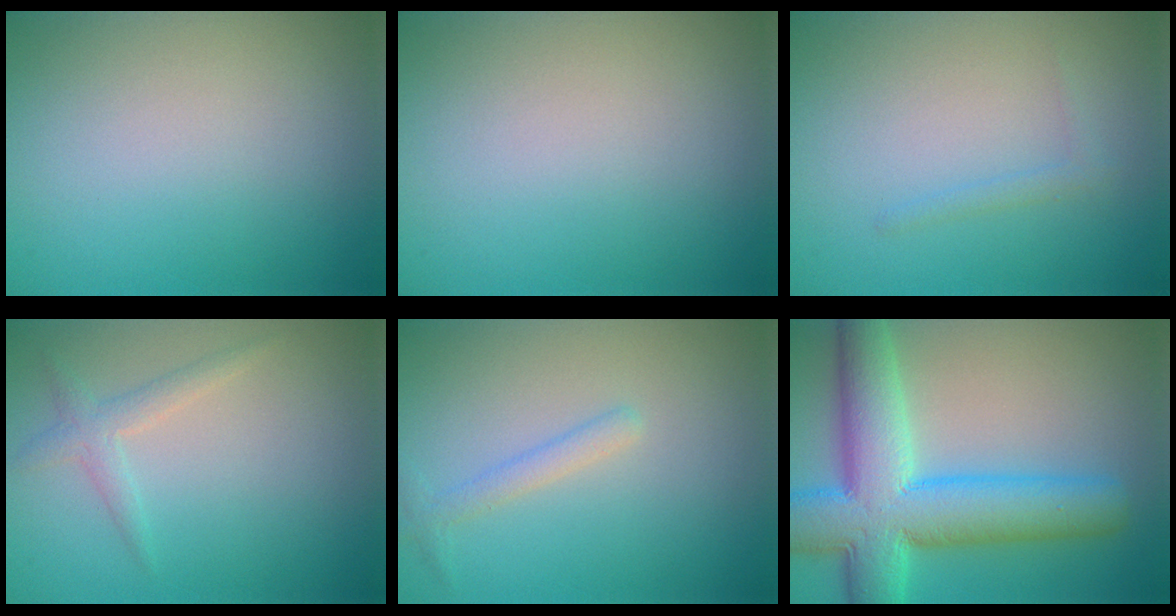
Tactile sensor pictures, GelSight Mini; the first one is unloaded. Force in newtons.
{"total": 0.0}
{"total": 0.8, "press": 0.8, "slide": 0.1}
{"total": 1.7, "press": 1.7, "slide": 0.1}
{"total": 1.5, "press": 1.5, "slide": 0.1}
{"total": 11.0, "press": 11.0, "slide": 0.4}